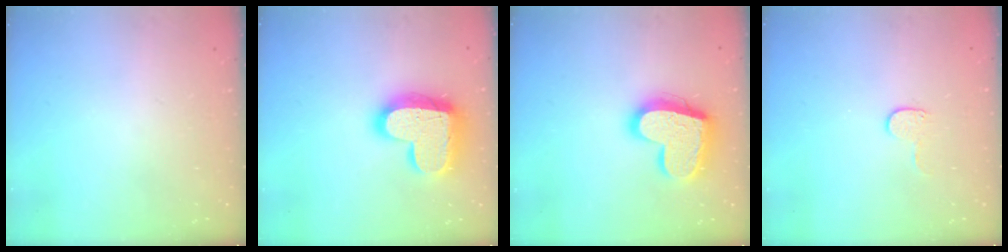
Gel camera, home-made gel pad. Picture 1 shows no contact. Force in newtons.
{"total": 19.8, "press": 19.8, "slide": 1.5}
{"total": 18.2, "press": 18.2, "slide": 1.6}
{"total": 4.1, "press": 4.1, "slide": 0.4}